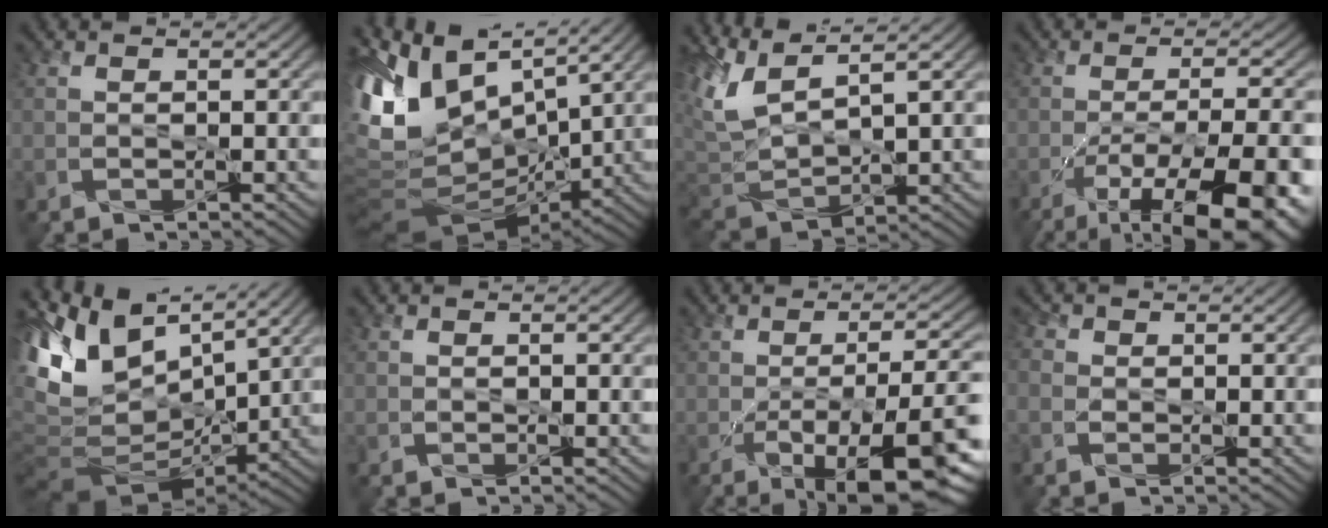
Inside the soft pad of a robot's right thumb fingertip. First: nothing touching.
{"total": 13.8, "force": [3.7, 7.6, 10.9], "torque": [-0.254, -0.003, 0.080]}
{"total": 7.9, "force": [3.5, 2.6, 6.6], "torque": [-0.172, 0.009, 0.068]}
{"total": 15.4, "force": [-8.8, 4.8, 11.7], "torque": [-0.182, -0.027, -0.119]}
{"total": 11.8, "force": [4.2, 7.4, 8.3], "torque": [-0.213, -0.004, 0.085]}
{"total": 0.0}
{"total": 12.8, "force": [-5.4, 4.0, 10.9], "torque": [-0.156, -0.018, -0.075]}
{"total": 1.6, "force": [-0.2, 1.3, 0.9], "torque": [-0.028, -0.001, -0.005]}